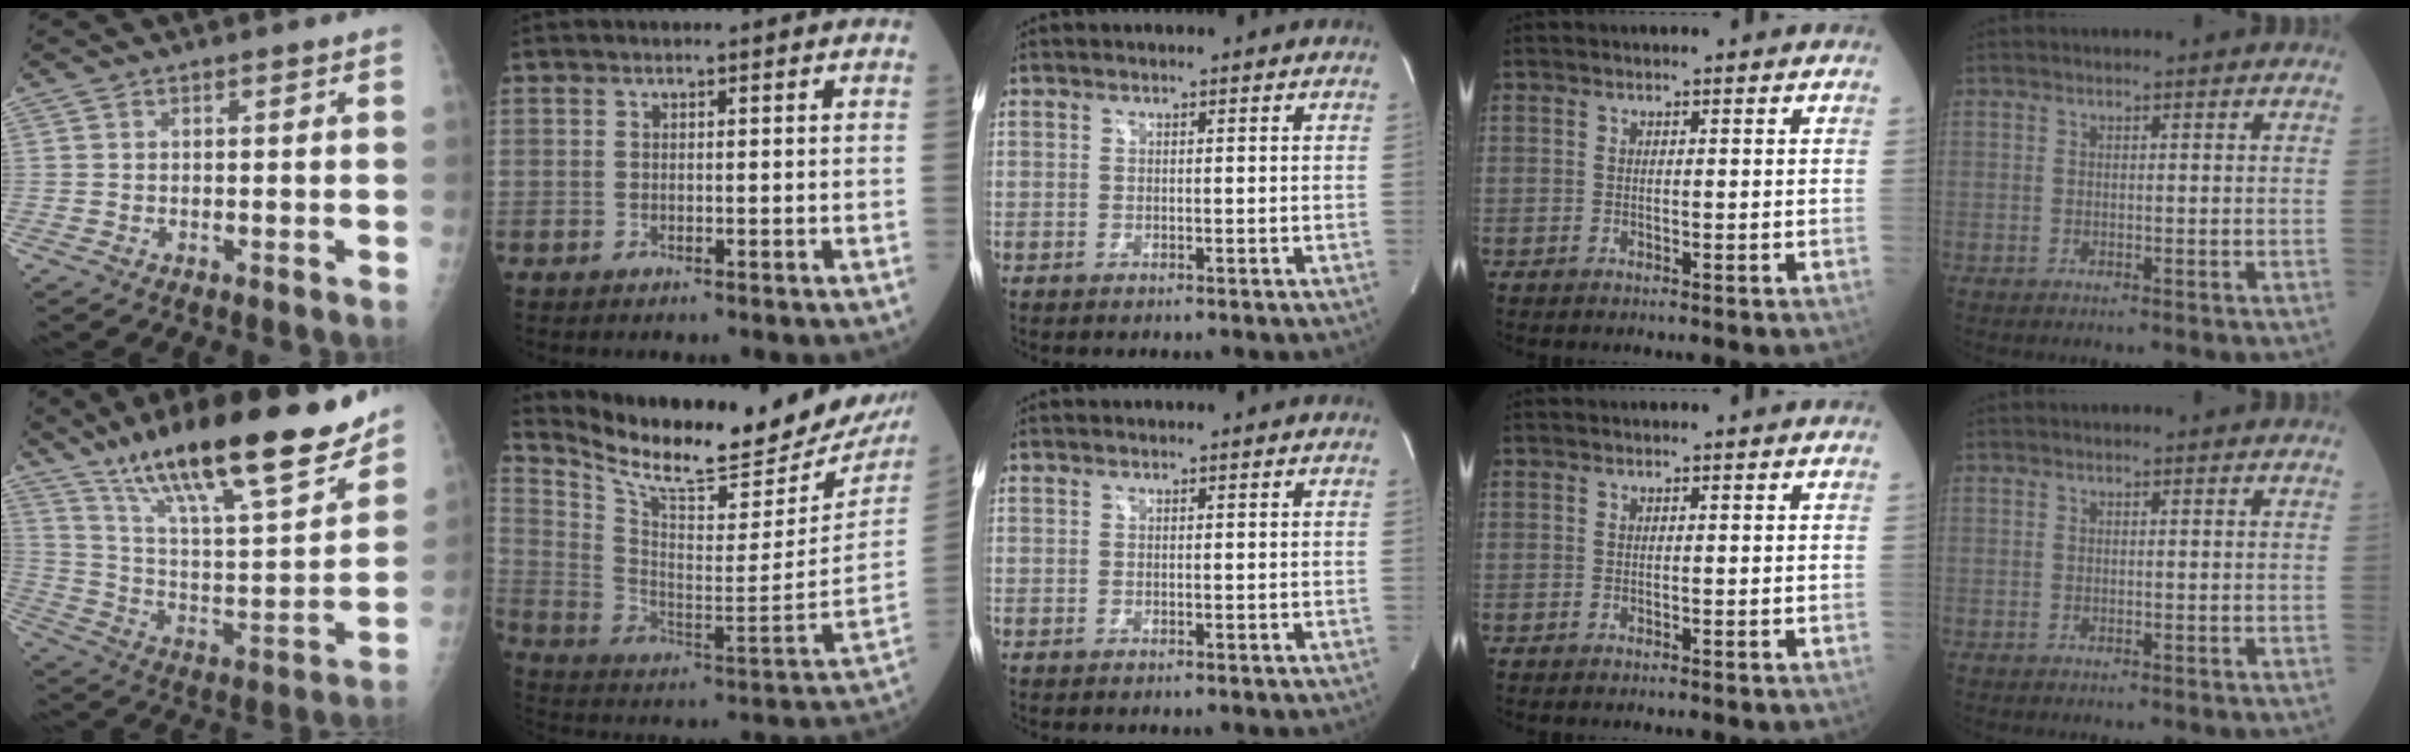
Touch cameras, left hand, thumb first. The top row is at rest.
{"thumb": {"total": 27.4, "force": [19.4, 5.9, 18.5], "torque": [-0.275, -0.068, 0.324]}, "index": {"total": 24.1, "force": [21.8, 3.8, 9.6], "torque": [-0.176, -0.079, 0.315]}}